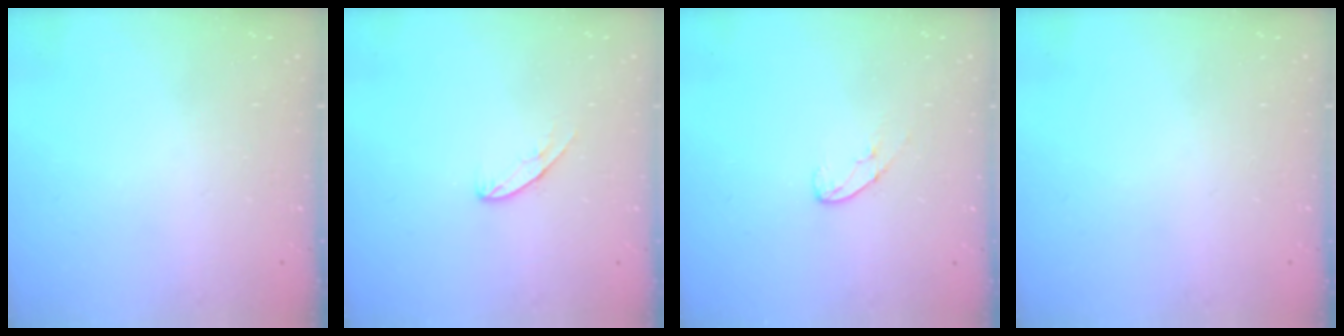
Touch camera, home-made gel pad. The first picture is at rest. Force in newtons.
{"total": 6.0, "press": 6.0, "slide": 0.4}
{"total": 5.3, "press": 5.3, "slide": 0.5}
{"total": 0.0}